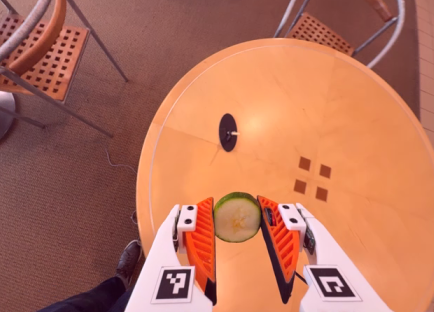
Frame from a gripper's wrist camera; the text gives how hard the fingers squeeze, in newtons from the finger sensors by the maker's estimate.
{"total": 9.8, "left": 10.4, "right": 9.1}